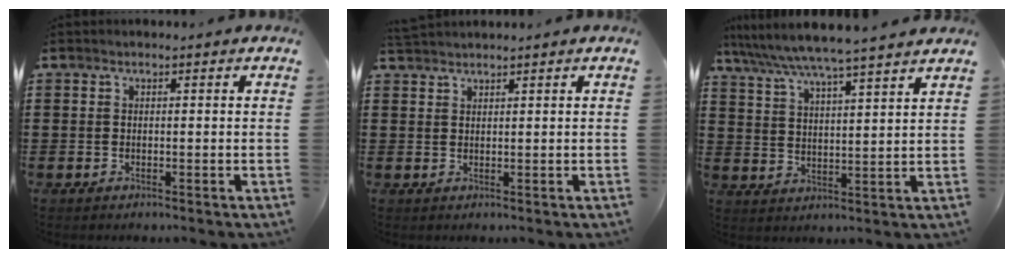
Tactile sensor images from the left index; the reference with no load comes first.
{"total": 1.4, "force": [1.4, 0.1, 0.0], "torque": [-0.005, 0.001, 0.029]}
{"total": 5.9, "force": [5.4, -0.6, 2.3], "torque": [-0.068, -0.036, 0.089]}